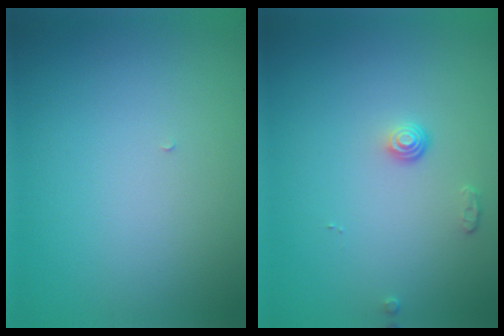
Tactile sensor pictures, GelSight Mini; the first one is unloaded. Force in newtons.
{"total": 1.1, "press": 0.8, "slide": 0.8}